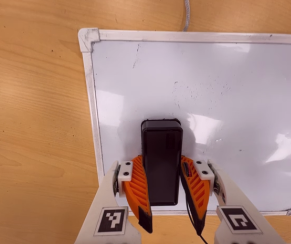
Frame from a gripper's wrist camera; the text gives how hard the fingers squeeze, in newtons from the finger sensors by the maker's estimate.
{"total": 12.9, "left": 12.2, "right": 13.5}